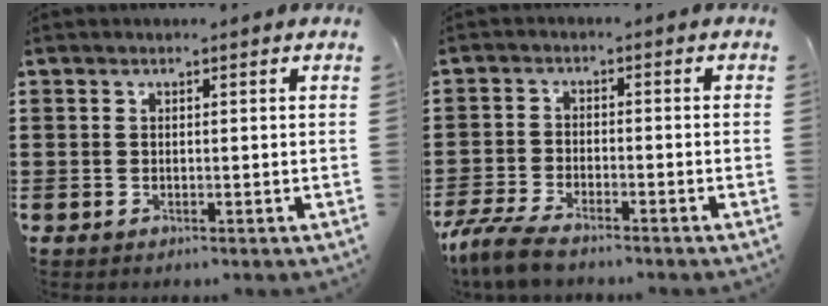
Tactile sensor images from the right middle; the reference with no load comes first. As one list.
[{"total": 5.2, "force": [-4.5, 0.9, 2.3], "torque": [-0.072, -0.009, -0.097]}]